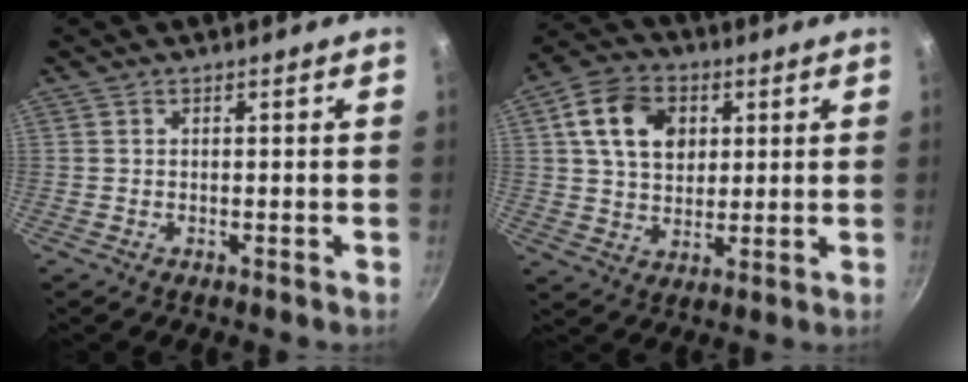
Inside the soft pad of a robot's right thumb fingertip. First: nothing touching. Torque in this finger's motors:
{"motor_torque": [0.11, 2.88, 1.33, 0.05, 0.12]}